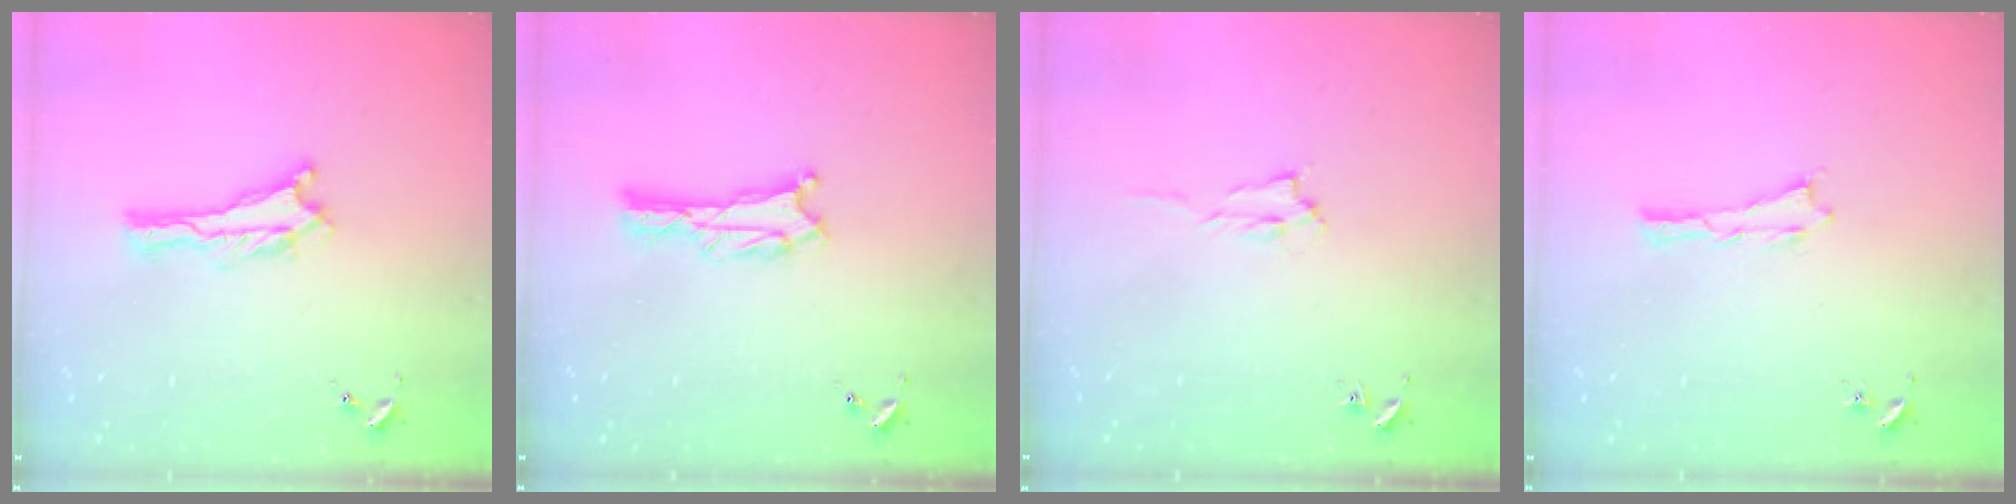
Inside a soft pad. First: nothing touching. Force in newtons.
{"total": 0.7, "press": 0.7, "slide": 0.1}
{"total": 1.4, "press": 1.4, "slide": 0.2}
{"total": 0.0}